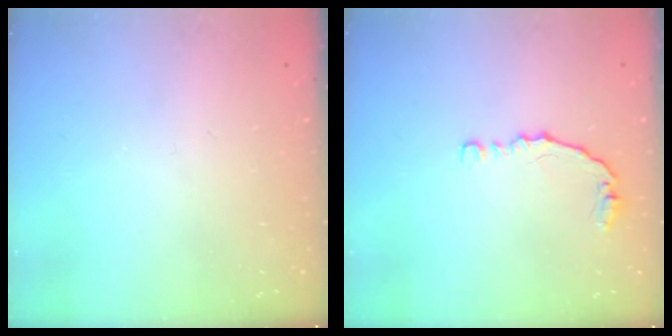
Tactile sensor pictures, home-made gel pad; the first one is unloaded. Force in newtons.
{"total": 7.0, "press": 6.9, "slide": 0.7}